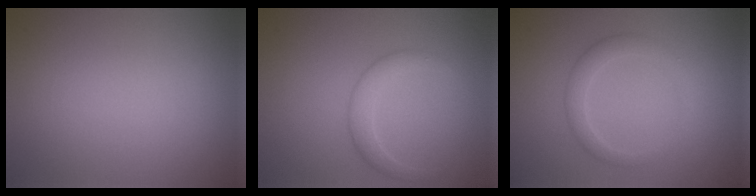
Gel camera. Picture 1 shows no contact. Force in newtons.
{"total": 2.2, "press": 2.1, "slide": 0.1}
{"total": 2.2, "press": 2.2, "slide": 0.1}